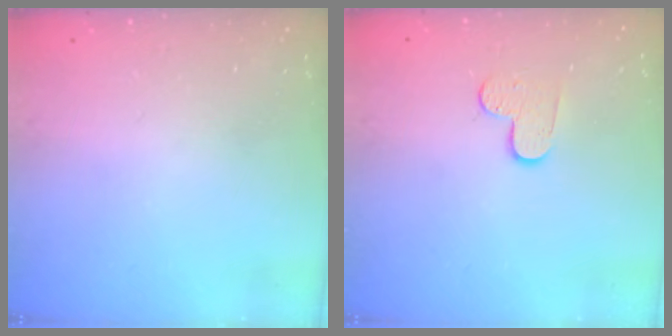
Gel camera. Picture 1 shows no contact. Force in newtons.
{"total": 7.4, "press": 7.4, "slide": 0.7}